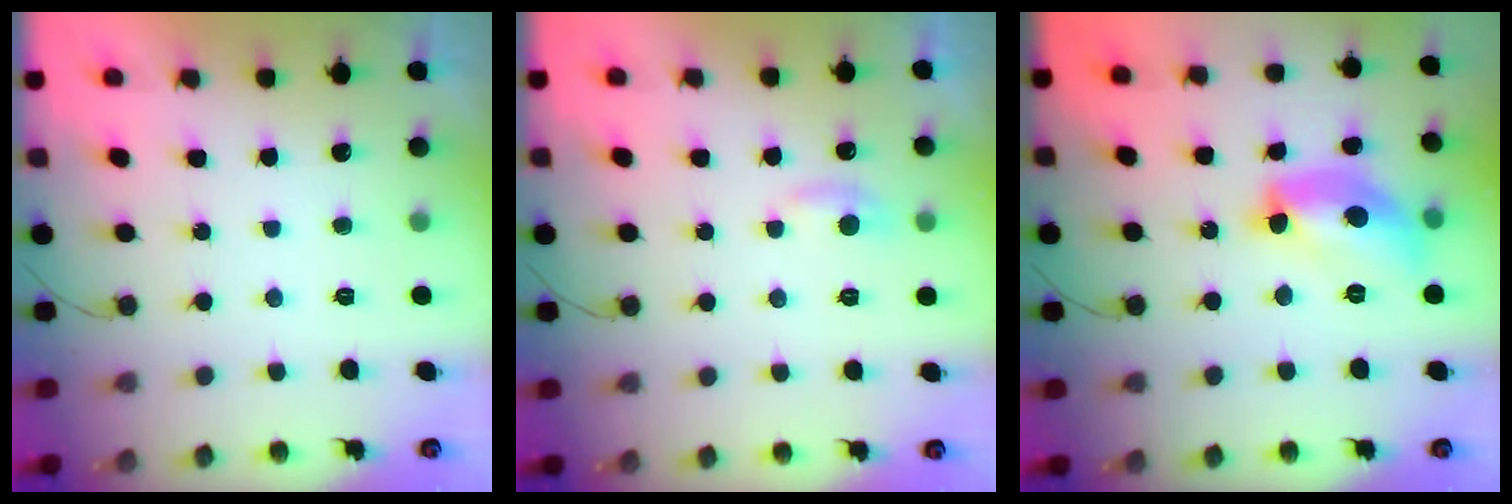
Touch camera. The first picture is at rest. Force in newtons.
{"total": 4.8, "press": 4.8, "slide": 0.7}
{"total": 17.0, "press": 17.0, "slide": 0.9}